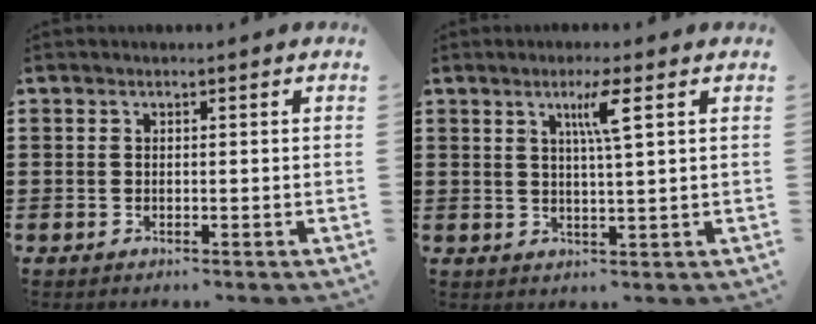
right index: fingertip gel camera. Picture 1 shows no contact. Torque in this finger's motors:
{"motor_torque": [0.56, -0.09, 0.16, 0.08]}